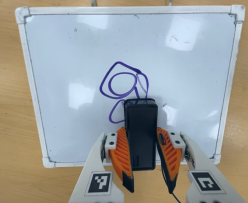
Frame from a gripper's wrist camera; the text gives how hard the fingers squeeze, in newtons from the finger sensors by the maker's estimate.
{"total": 7.0, "left": 5.9, "right": 8.1}